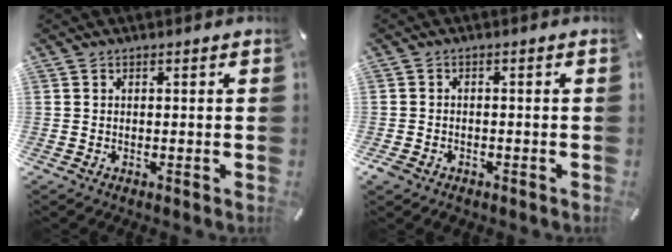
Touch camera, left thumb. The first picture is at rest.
{"total": 1.9, "force": [-1.3, 1.3, 0.5], "torque": [-0.014, 0.006, -0.030]}